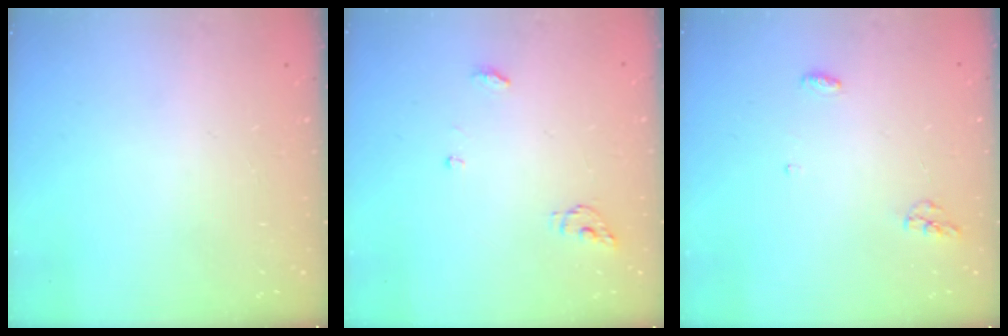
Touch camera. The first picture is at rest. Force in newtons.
{"total": 4.8, "press": 4.8, "slide": 0.4}
{"total": 4.2, "press": 4.1, "slide": 0.9}